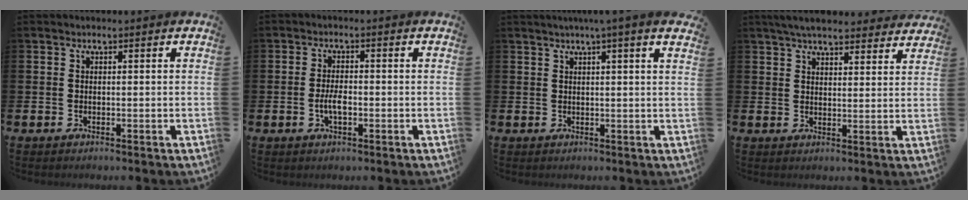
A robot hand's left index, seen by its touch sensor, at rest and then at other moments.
{"total": 3.1, "force": [-0.7, 1.3, 2.7], "torque": [-0.050, 0.002, -0.013]}
{"total": 2.8, "force": [2.2, -0.6, 1.5], "torque": [-0.027, -0.008, 0.038]}
{"total": 5.4, "force": [5.1, 1.0, 1.5], "torque": [-0.036, -0.020, 0.091]}